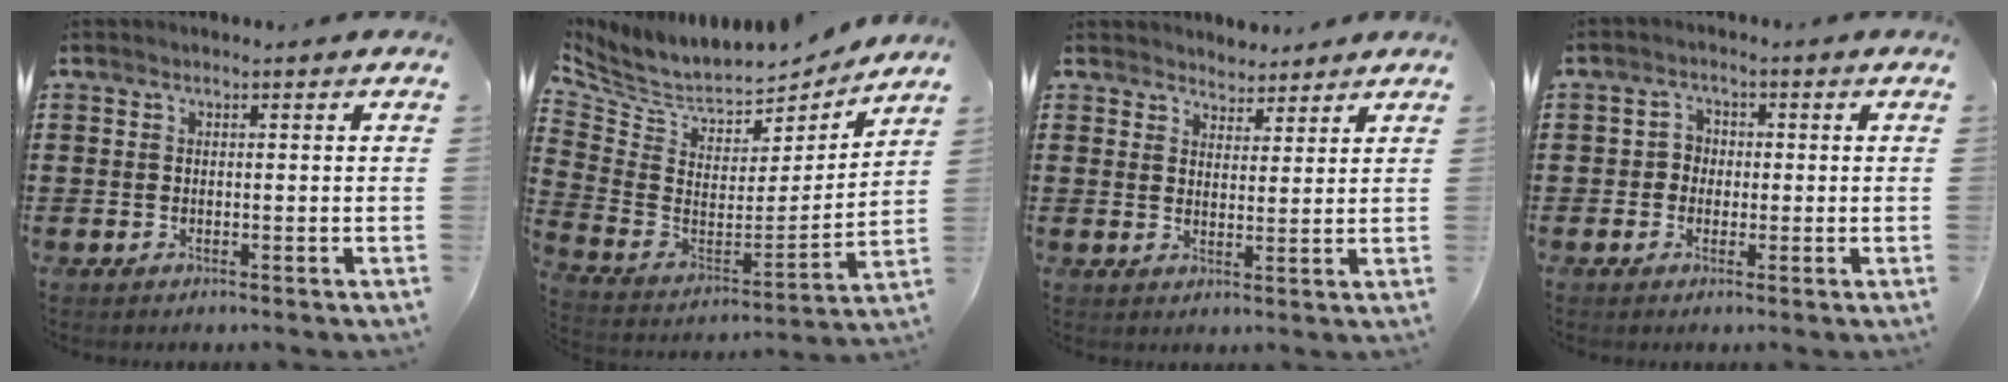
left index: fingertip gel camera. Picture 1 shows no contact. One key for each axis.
{"total": 6.5, "fx": 5.9, "fy": 2.1, "fz": 1.8, "tx": -0.071, "ty": -0.054, "tz": 0.099}
{"total": 3.3, "fx": 3.2, "fy": 1.0, "fz": -0.3, "tx": -0.005, "ty": -0.004, "tz": 0.061}
{"total": 2.3, "fx": -0.6, "fy": 2.2, "fz": 0.6, "tx": -0.021, "ty": 0.009, "tz": -0.016}